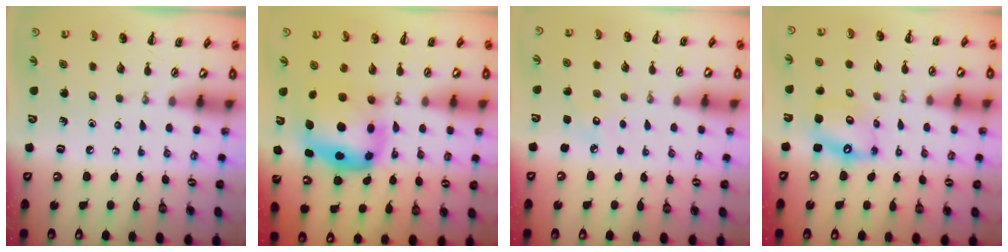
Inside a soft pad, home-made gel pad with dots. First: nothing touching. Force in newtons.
{"total": 7.3, "press": 7.1, "slide": 1.9}
{"total": 4.7, "press": 4.5, "slide": 1.2}
{"total": 12.0, "press": 11.6, "slide": 3.1}